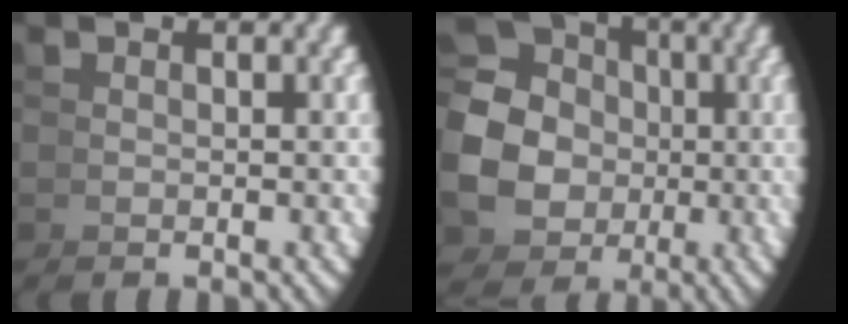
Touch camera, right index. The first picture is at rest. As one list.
[{"total": 14.5, "force": [1.0, 13.0, 6.3], "torque": [-0.149, -0.040, 0.017]}]